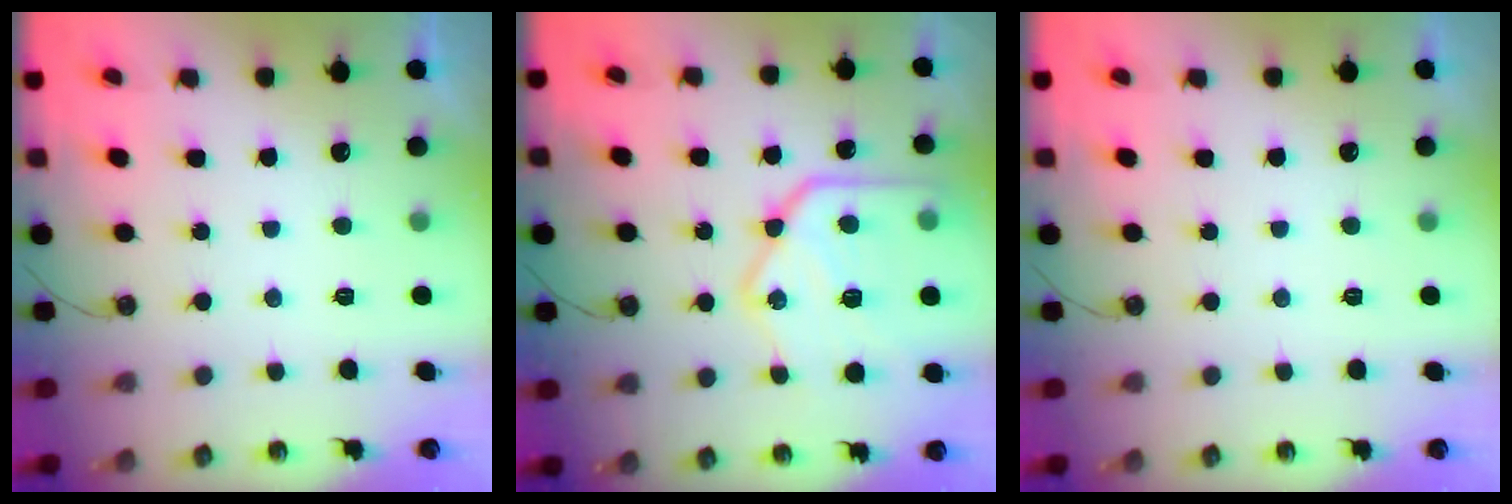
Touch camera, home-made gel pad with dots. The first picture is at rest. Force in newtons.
{"total": 23.0, "press": 22.9, "slide": 2.1}
{"total": 2.6, "press": 2.6, "slide": 0.5}